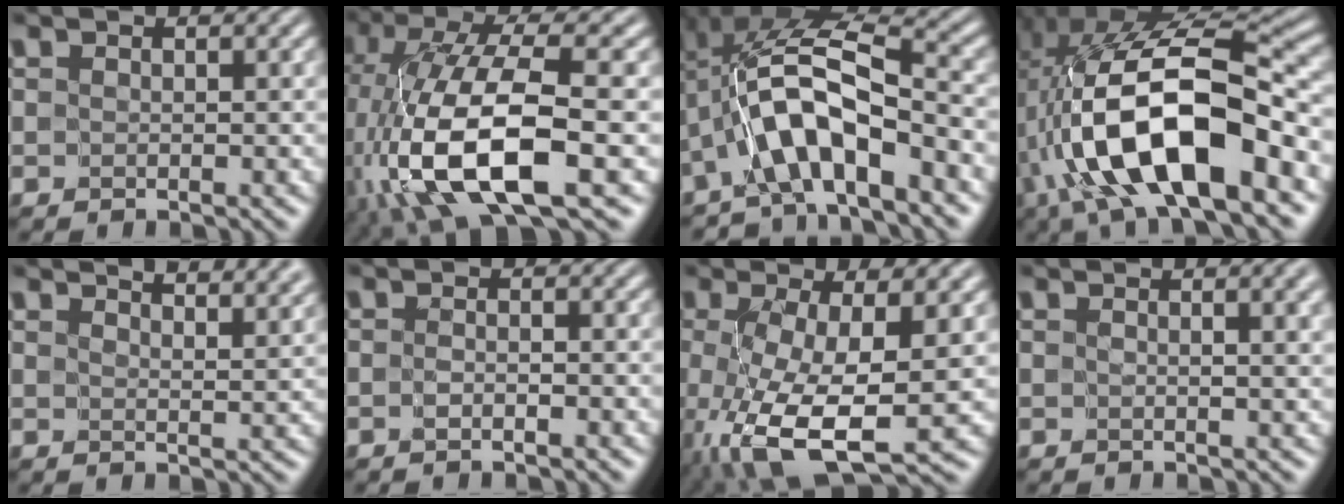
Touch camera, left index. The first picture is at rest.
{"total": 13.1, "force": [-4.0, 4.5, 11.6], "torque": [-0.228, -0.004, -0.073]}
{"total": 8.5, "force": [-3.6, 2.8, 7.1], "torque": [-0.130, 0.018, -0.072]}
{"total": 14.0, "force": [-3.3, 5.2, 12.5], "torque": [-0.219, 0.007, -0.060]}
{"total": 7.0, "force": [5.8, 1.9, 3.4], "torque": [-0.016, 0.023, 0.043]}
{"total": 0.8, "force": [-0.7, -0.3, 0.2], "torque": [-0.005, -0.003, -0.011]}
{"total": 9.1, "force": [-2.1, 2.7, 8.4], "torque": [-0.162, -0.014, -0.033]}
{"total": 4.0, "force": [1.6, 1.4, 3.3], "torque": [-0.024, 0.006, 0.002]}